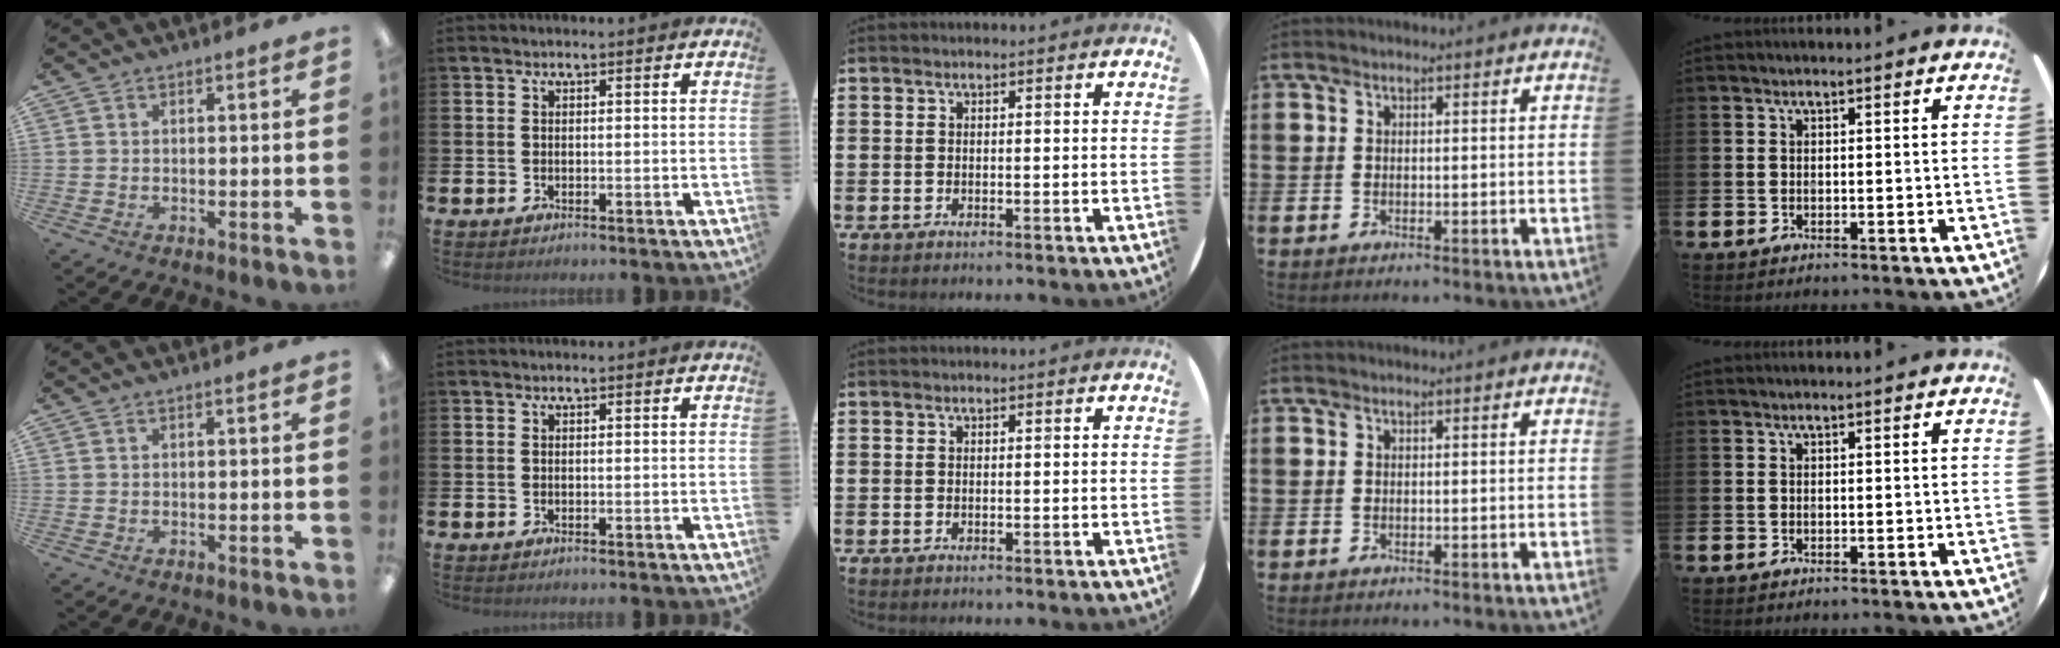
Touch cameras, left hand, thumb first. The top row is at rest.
{}